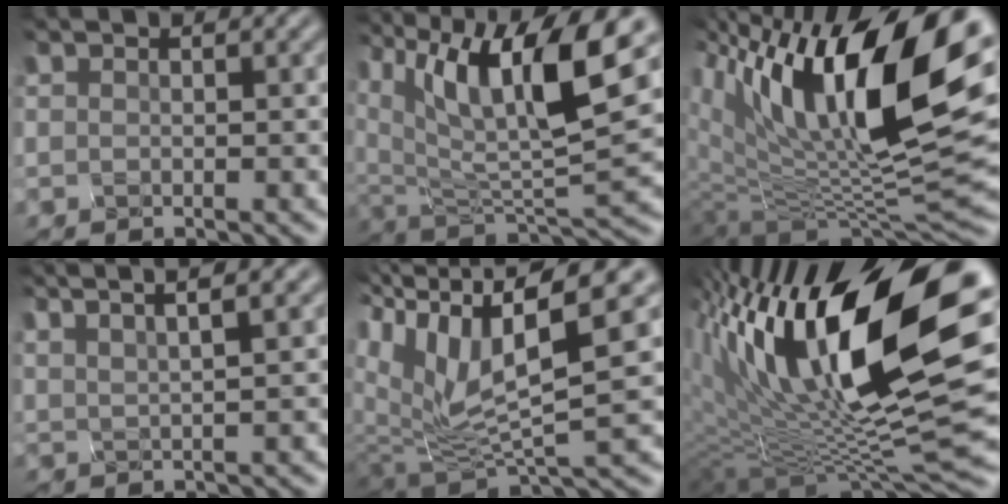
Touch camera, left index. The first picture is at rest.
{"total": 11.8, "force": [5.0, 4.2, 9.9], "torque": [-0.181, -0.007, 0.096]}
{"total": 17.0, "force": [5.9, 6.7, 14.5], "torque": [-0.250, 0.015, 0.093]}
{"total": 6.4, "force": [4.6, 1.4, 4.2], "torque": [-0.076, 0.023, 0.044]}
{"total": 10.4, "force": [2.6, 3.8, 9.3], "torque": [-0.189, 0.001, 0.052]}
{"total": 17.7, "force": [3.9, 6.7, 15.9], "torque": [-0.278, 0.023, 0.054]}